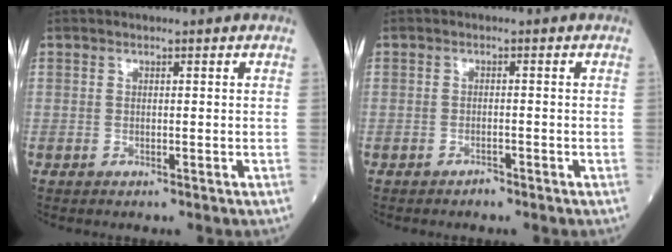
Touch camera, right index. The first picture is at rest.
{"total": 1.0, "force": [-0.9, 0.2, 0.3], "torque": [-0.008, 0.000, -0.014]}